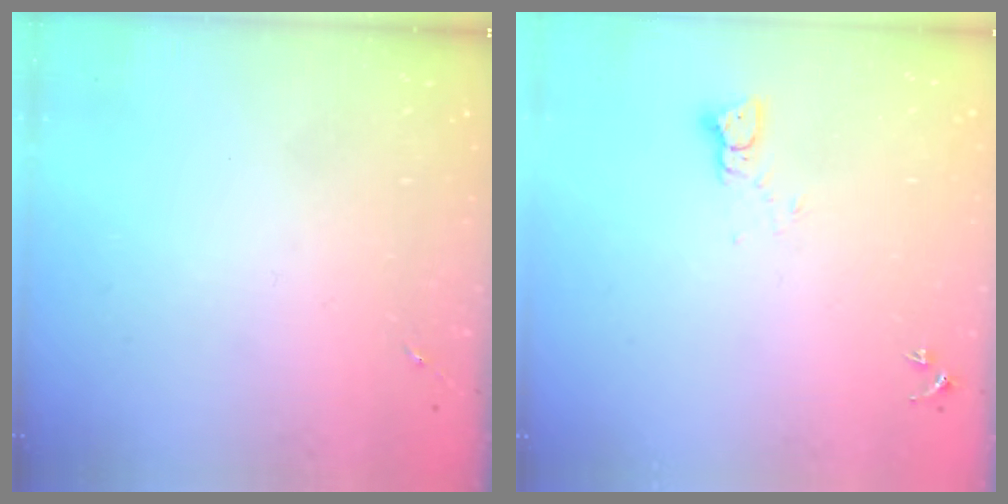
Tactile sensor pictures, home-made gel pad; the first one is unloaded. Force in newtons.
{"total": 3.2, "press": 3.2, "slide": 0.4}